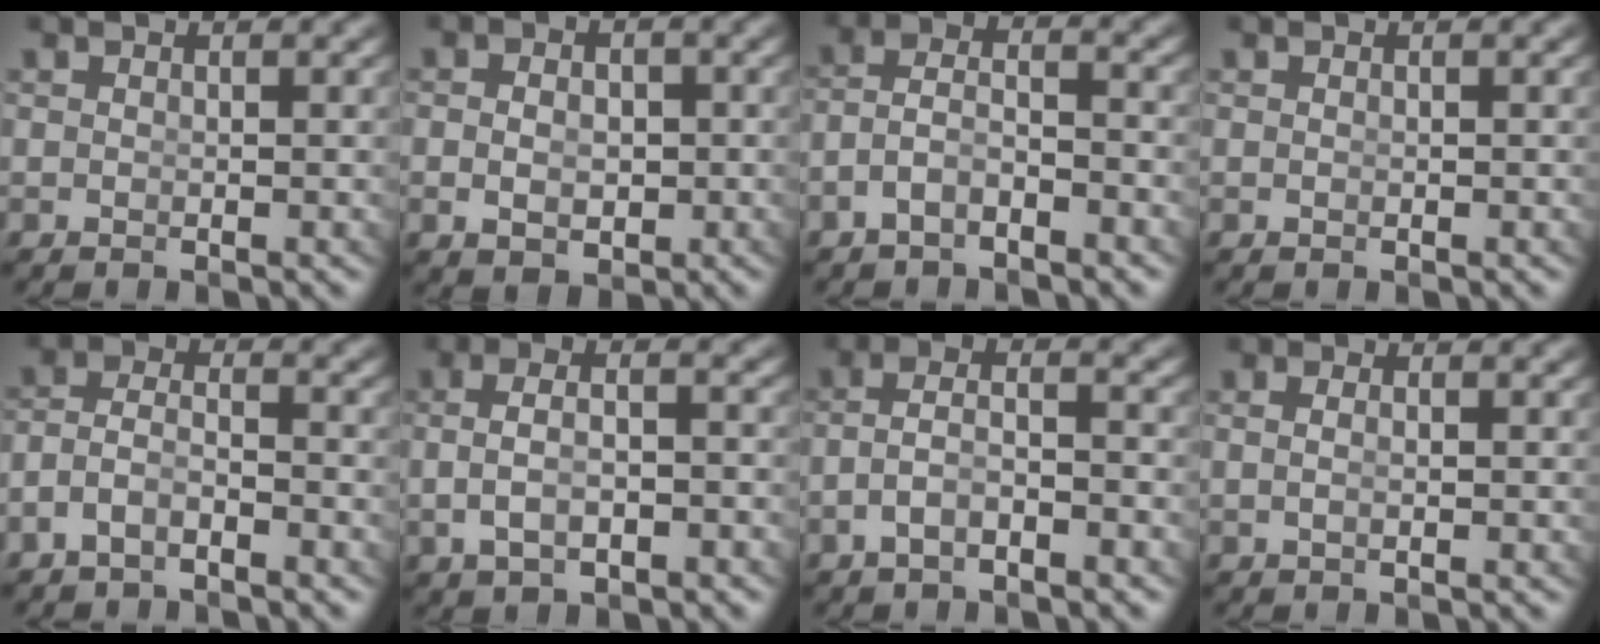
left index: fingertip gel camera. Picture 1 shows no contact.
{"total": 2.8, "force": [-1.0, 1.8, 1.9], "torque": [-0.025, -0.015, -0.005]}
{"total": 3.5, "force": [-2.0, 1.9, 2.1], "torque": [-0.049, -0.016, -0.032]}
{"total": 0.0}
{"total": 3.7, "force": [-2.2, 2.4, 1.8], "torque": [-0.047, -0.019, -0.035]}
{"total": 3.6, "force": [-0.9, 1.9, 3.0], "torque": [-0.058, -0.004, -0.008]}
{"total": 3.1, "force": [-1.6, 1.1, 2.4], "torque": [-0.050, -0.010, -0.025]}
{"total": 1.0, "force": [-0.1, 0.0, 1.0], "torque": [-0.020, -0.009, 0.004]}